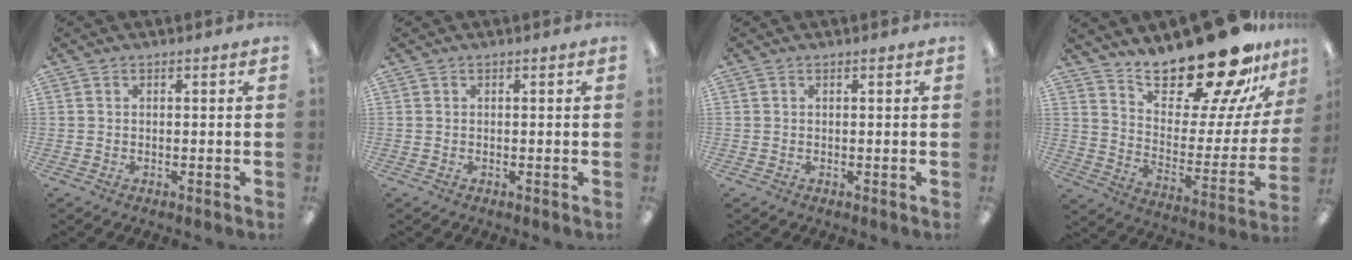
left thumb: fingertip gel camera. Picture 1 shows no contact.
{"total": 0.0}
{"total": 0.0}
{"total": 24.4, "force": [20.1, 6.6, 12.1], "torque": [-0.174, -0.152, 0.332]}